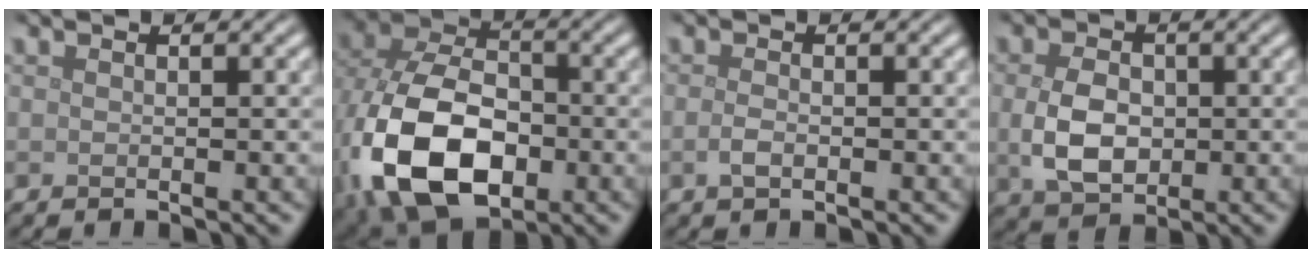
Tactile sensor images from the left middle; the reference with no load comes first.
{"total": 14.4, "force": [-4.2, 9.3, 10.2], "torque": [-0.237, -0.034, -0.076]}
{"total": 1.1, "force": [-0.4, 0.5, 0.9], "torque": [-0.022, -0.001, -0.009]}
{"total": 4.5, "force": [-0.2, 3.3, 3.2], "torque": [-0.069, -0.006, -0.002]}